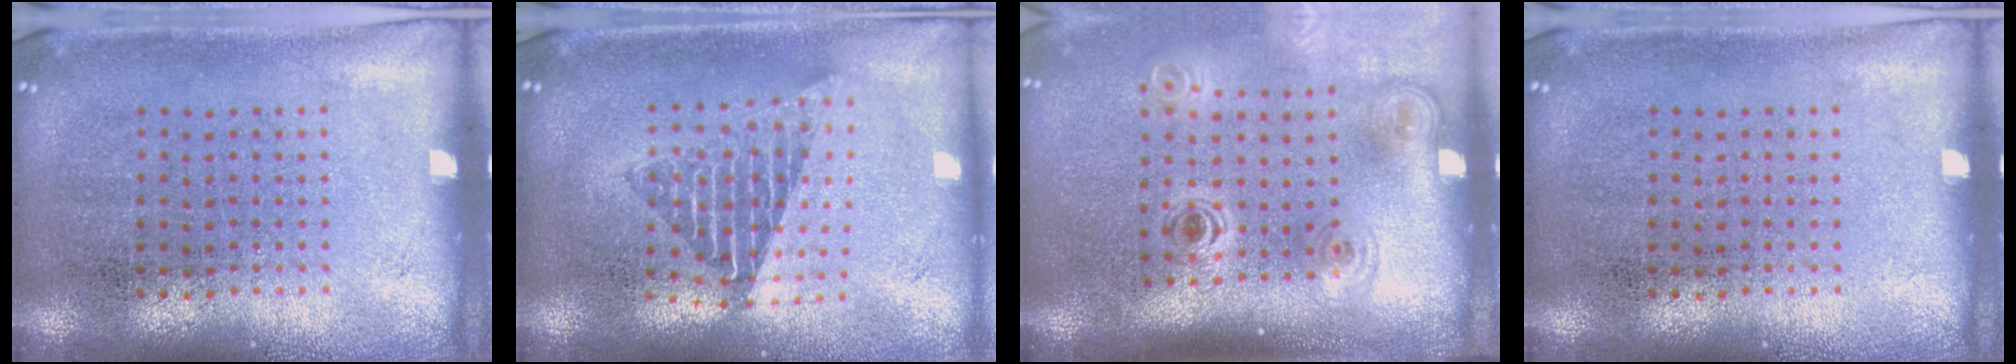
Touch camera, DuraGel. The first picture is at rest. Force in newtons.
{"total": 1.7, "press": 1.4, "slide": 1.0}
{"total": 2.1, "press": 1.4, "slide": 1.5}
{"total": 0.0}